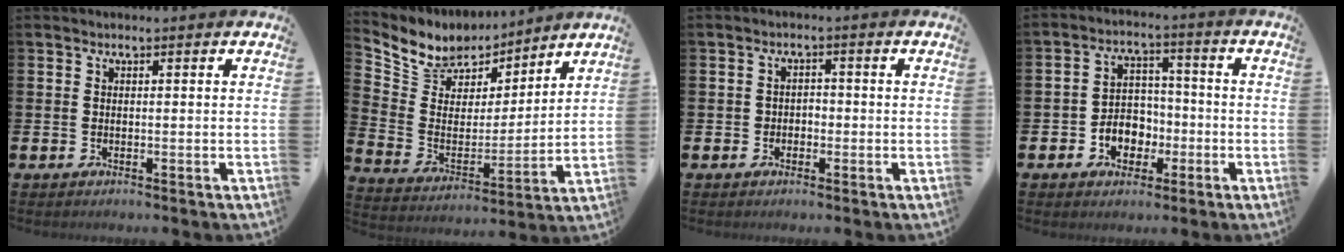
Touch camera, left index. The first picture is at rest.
{"total": 7.7, "force": [6.9, 3.3, 0.1], "torque": [-0.061, -0.054, 0.126]}
{"total": 1.7, "force": [-1.0, 1.3, 0.3], "torque": [-0.008, 0.004, -0.024]}
{"total": 4.7, "force": [-1.7, 4.1, 1.4], "torque": [-0.027, 0.004, -0.039]}